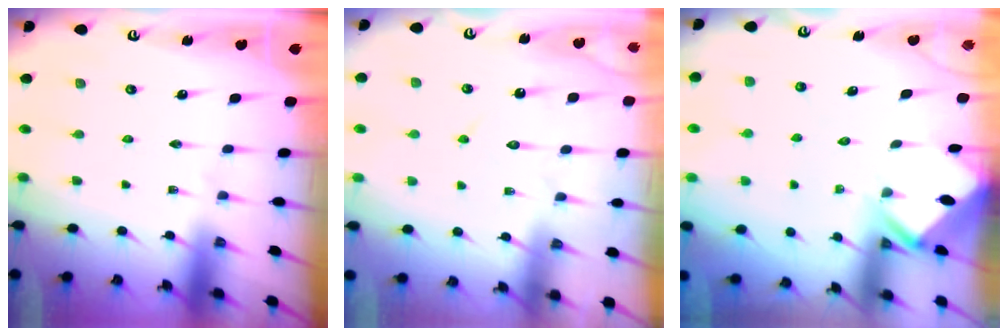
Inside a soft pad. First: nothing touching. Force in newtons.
{"total": 6.1, "press": 6.1, "slide": 0.6}
{"total": 2.7, "press": 2.6, "slide": 0.3}